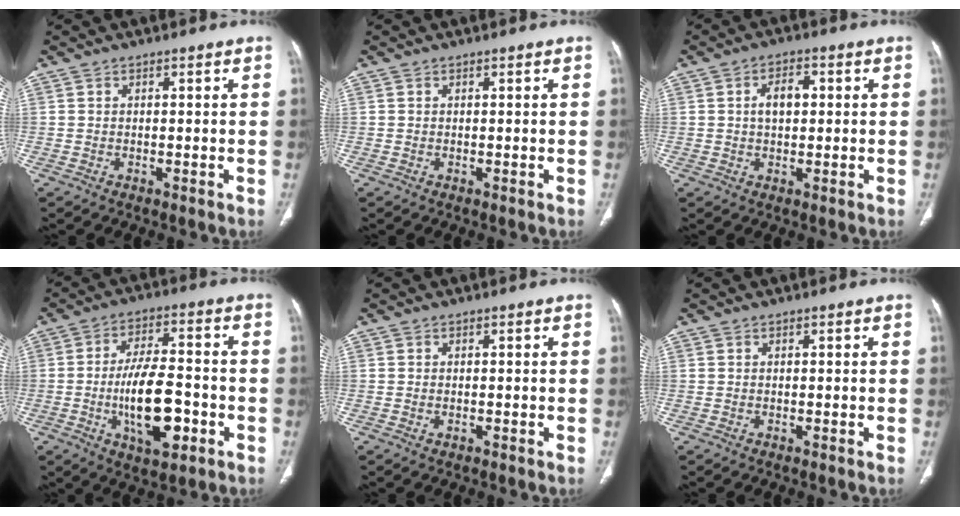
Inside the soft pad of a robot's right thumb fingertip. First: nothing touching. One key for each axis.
{"total": 0.0}
{"total": 4.6, "fx": 0.7, "fy": 2.7, "fz": 3.6, "tx": -0.060, "ty": 0.009, "tz": 0.009}
{"total": 14.0, "fx": -3.8, "fy": 5.9, "fz": 12.1, "tx": -0.195, "ty": 0.017, "tz": -0.059}
{"total": 0.5, "fx": -0.2, "fy": 0.3, "fz": 0.4, "tx": -0.010, "ty": 0.003, "tz": -0.001}
{"total": 0.0}